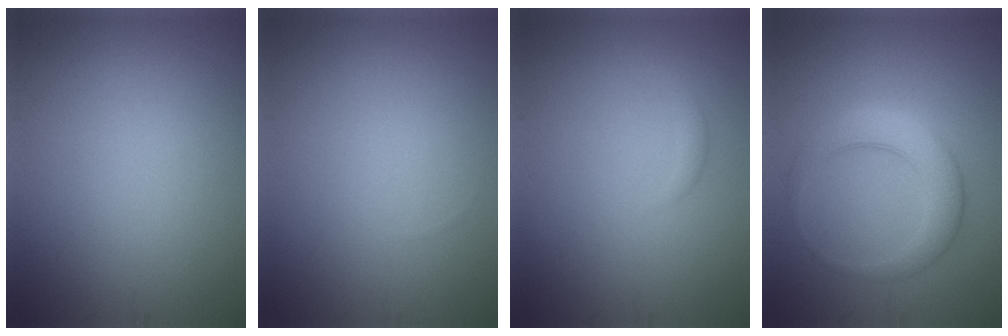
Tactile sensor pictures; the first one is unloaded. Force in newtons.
{"total": 0.0}
{"total": 1.0, "press": 1.0, "slide": 0.0}
{"total": 4.5, "press": 4.5, "slide": 0.1}